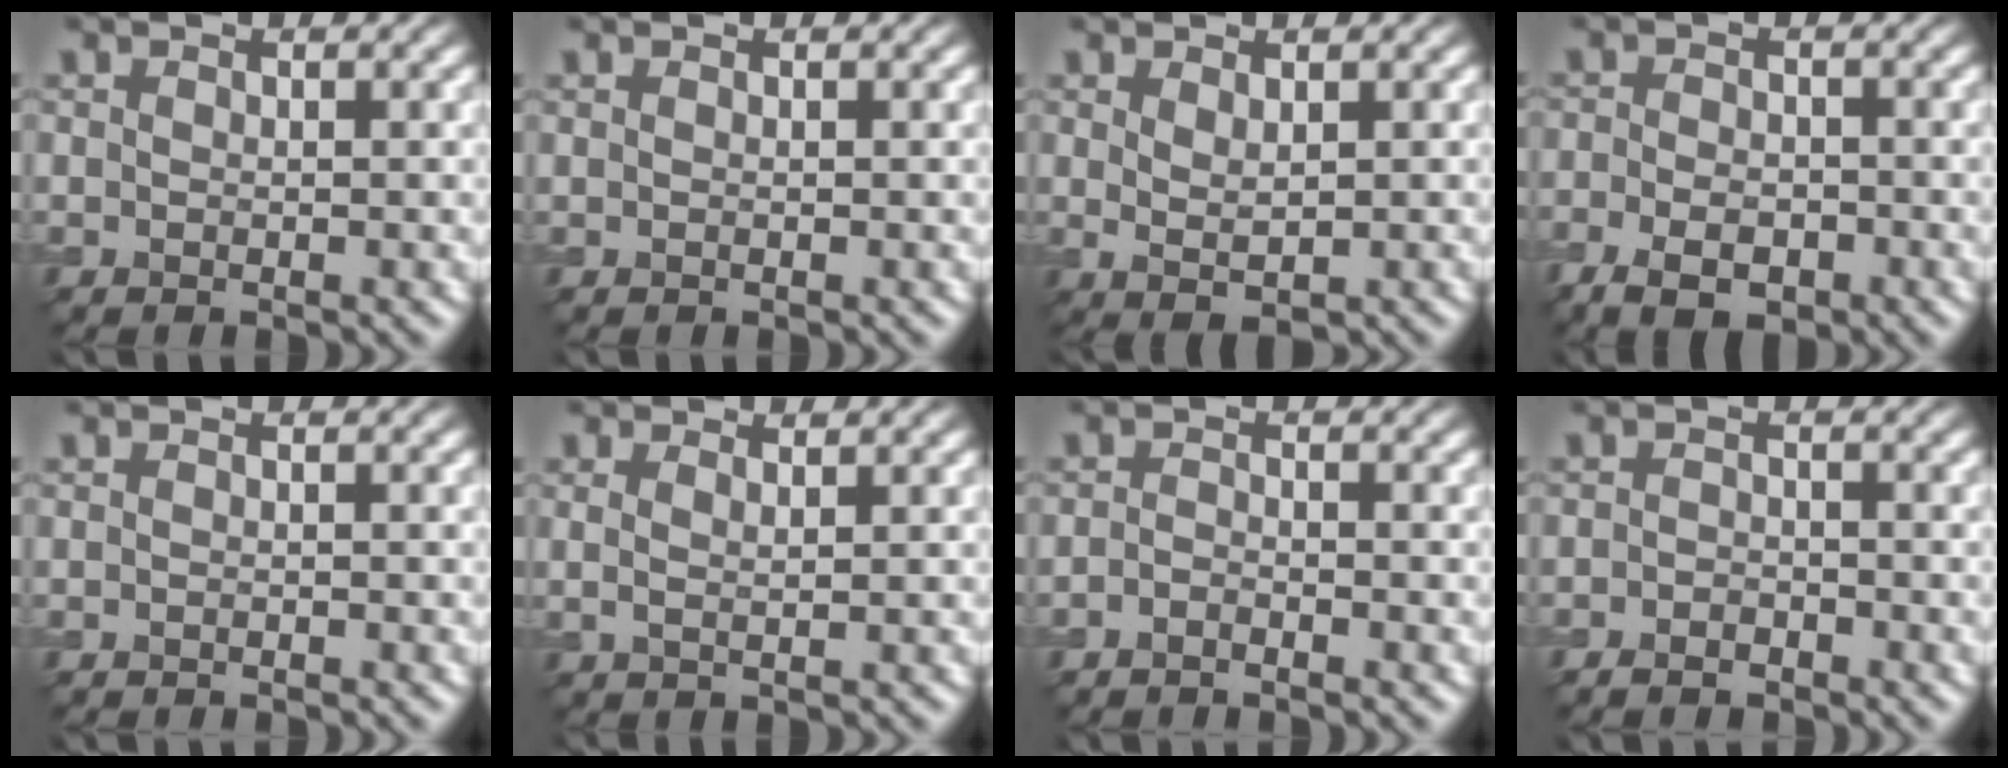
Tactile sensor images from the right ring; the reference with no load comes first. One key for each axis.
{"total": 0.0}
{"total": 1.7, "fx": 0.4, "fy": 0.7, "fz": 1.5, "tx": -0.030, "ty": -0.006, "tz": 0.014}
{"total": 4.2, "fx": -2.4, "fy": 2.1, "fz": 2.7, "tx": -0.048, "ty": -0.007, "tz": -0.045}
{"total": 0.7, "fx": -0.7, "fy": 0.0, "fz": 0.1, "tx": -0.001, "ty": -0.006, "tz": -0.012}
{"total": 1.4, "fx": 0.7, "fy": 0.4, "fz": 1.1, "tx": -0.019, "ty": -0.004, "tz": 0.007}
{"total": 1.1, "fx": -0.9, "fy": 0.2, "fz": 0.6, "tx": -0.014, "ty": -0.002, "tz": -0.021}
{"total": 1.5, "fx": -1.2, "fy": 0.5, "fz": 0.7, "tx": -0.013, "ty": -0.003, "tz": -0.025}